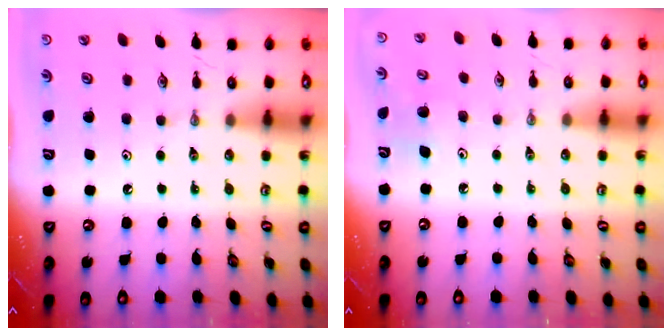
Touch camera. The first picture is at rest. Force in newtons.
{"total": 4.2, "press": 4.2, "slide": 0.4}